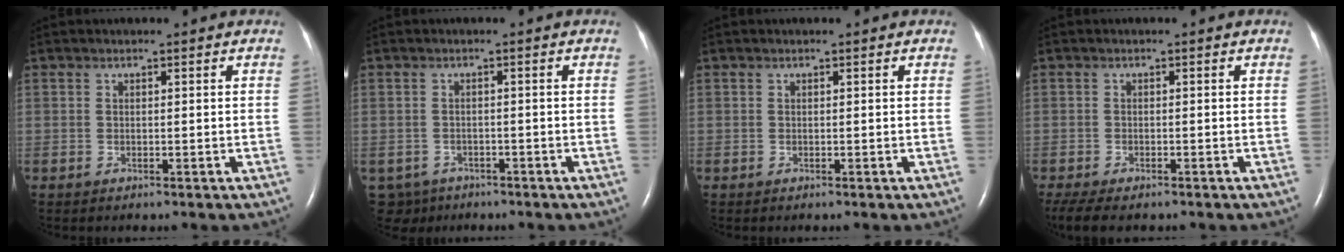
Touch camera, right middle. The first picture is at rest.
{"total": 4.2, "force": [-3.0, 3.0, 0.1], "torque": [-0.004, 0.001, -0.044]}
{"total": 0.0}
{"total": 7.3, "force": [-5.6, 2.6, 3.9], "torque": [-0.076, -0.012, -0.087]}